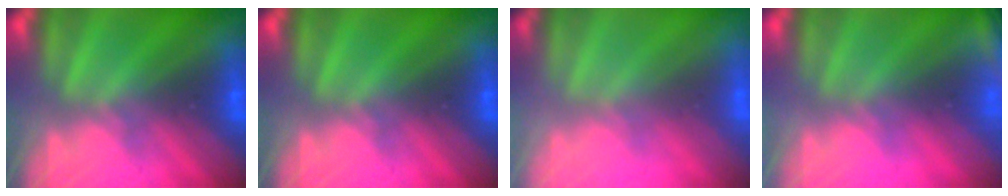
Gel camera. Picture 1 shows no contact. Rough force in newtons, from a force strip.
{"total": 0.0}
{"total": 2.9}
{"total": 2.4}